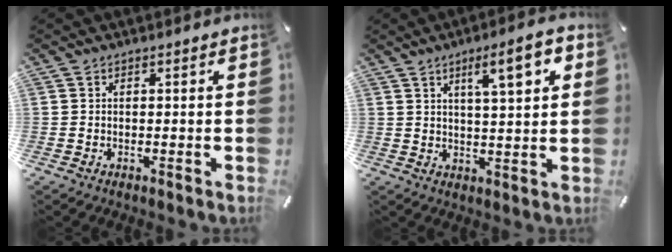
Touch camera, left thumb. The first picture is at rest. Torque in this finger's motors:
{"motor_torque": [1.51, 1.67, 1.03, -1.03, 0.34]}